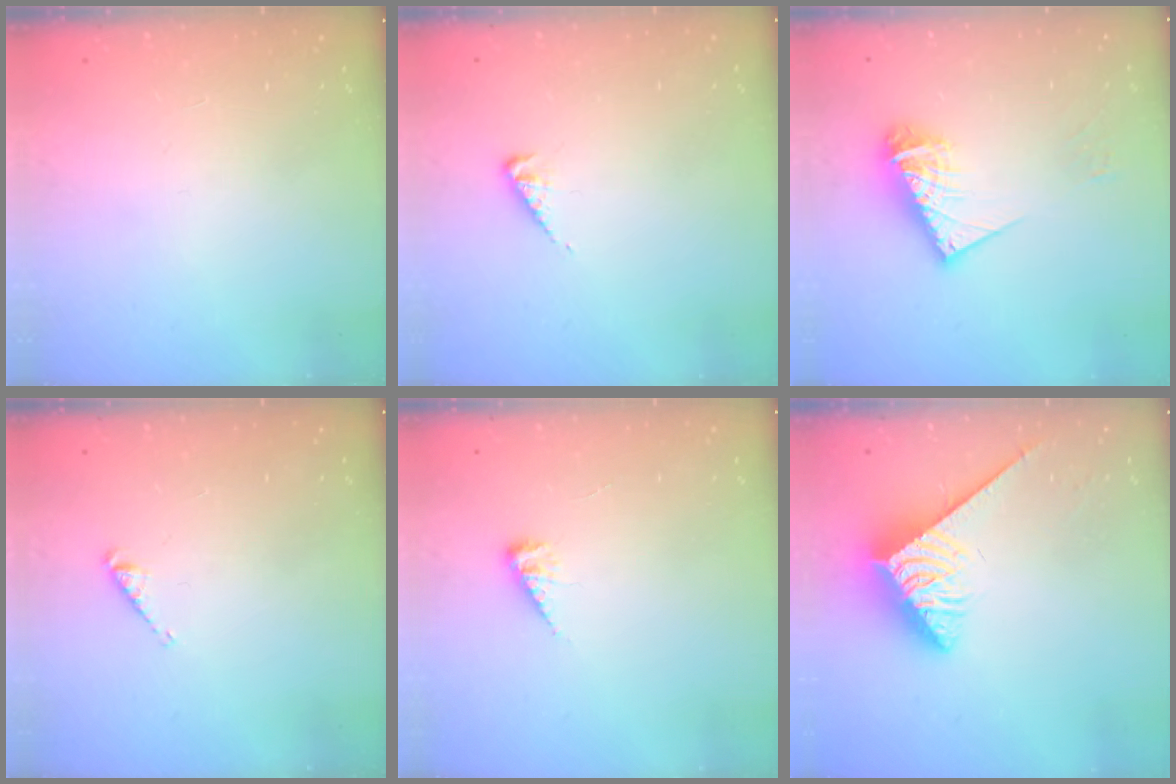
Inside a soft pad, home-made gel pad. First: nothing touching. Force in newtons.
{"total": 3.9, "press": 3.8, "slide": 0.6}
{"total": 11.3, "press": 11.2, "slide": 1.4}
{"total": 3.6, "press": 3.5, "slide": 0.5}
{"total": 5.7, "press": 5.7, "slide": 0.7}
{"total": 3.8, "press": 3.8, "slide": 0.4}